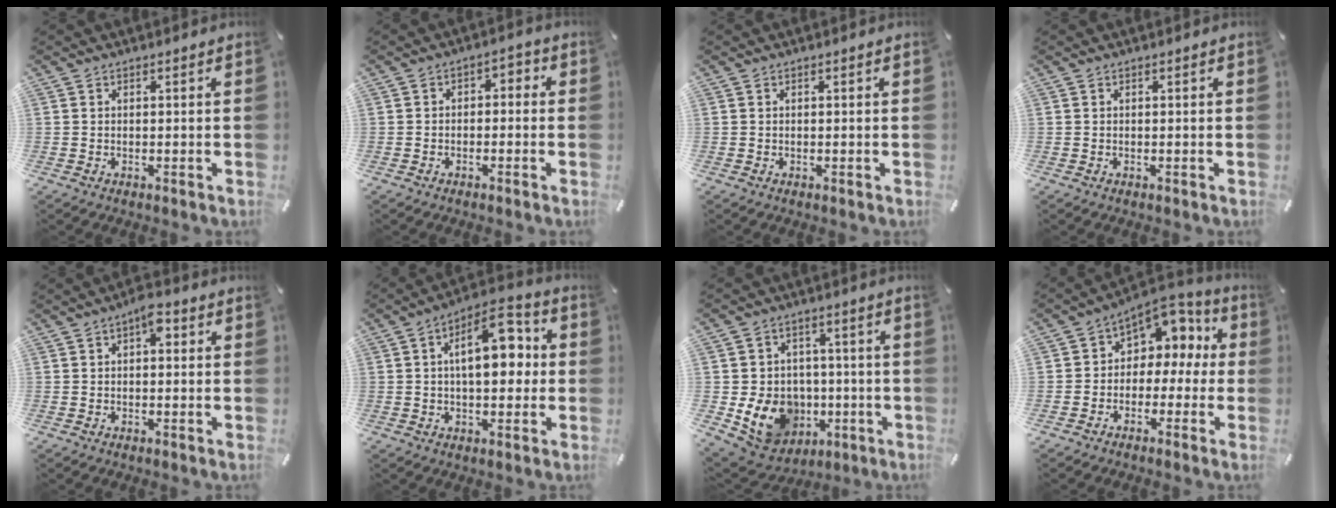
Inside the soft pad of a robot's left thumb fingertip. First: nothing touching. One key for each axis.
{"total": 3.1, "fx": -2.4, "fy": 1.7, "fz": 1.0, "tx": -0.016, "ty": 0.019, "tz": -0.049}
{"total": 0.0}
{"total": 0.0}
{"total": 3.9, "fx": 0.7, "fy": 2.0, "fz": 3.3, "tx": -0.043, "ty": 0.005, "tz": 0.003}
{"total": 13.2, "fx": 2.1, "fy": 7.0, "fz": 11.0, "tx": -0.154, "ty": -0.005, "tz": 0.034}
{"total": 13.4, "fx": -2.9, "fy": 11.7, "fz": 6.0, "tx": -0.115, "ty": 0.009, "tz": -0.038}
{"total": 7.7, "fx": 2.3, "fy": 6.6, "fz": 3.1, "tx": -0.045, "ty": -0.025, "tz": 0.042}